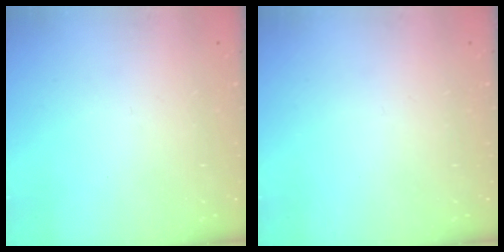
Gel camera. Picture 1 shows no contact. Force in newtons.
{"total": 0.0}